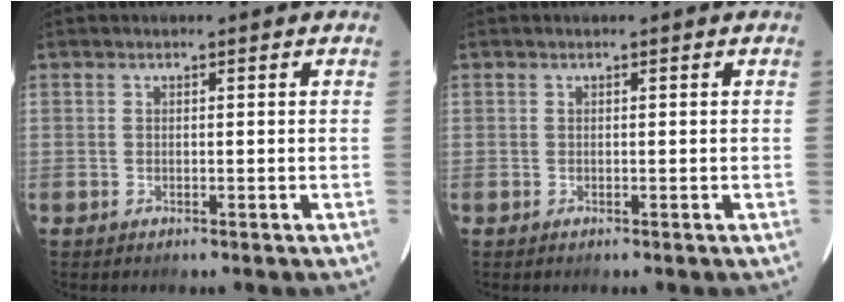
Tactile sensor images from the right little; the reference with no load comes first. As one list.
[{"total": 0.0}]